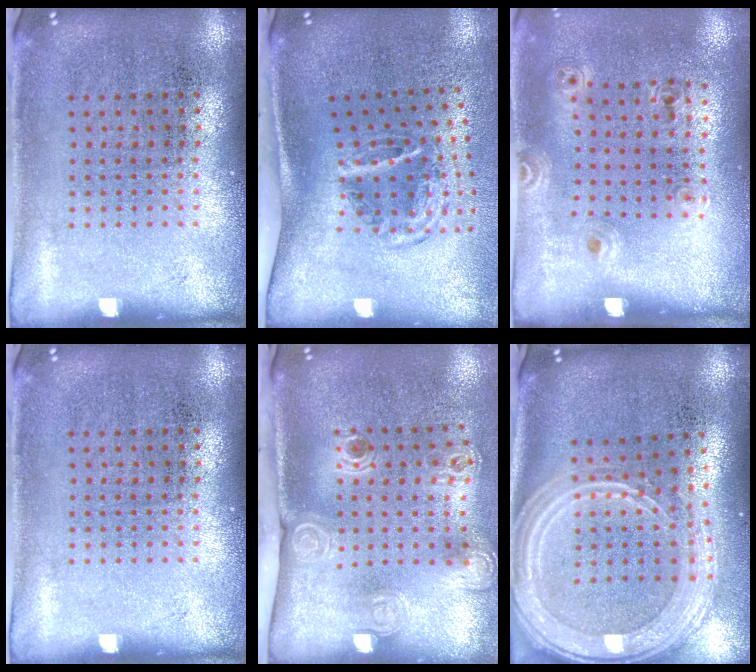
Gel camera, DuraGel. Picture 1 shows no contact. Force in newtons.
{"total": 2.0, "press": 1.2, "slide": 1.6}
{"total": 1.2, "press": 0.9, "slide": 0.8}
{"total": 0.0}
{"total": 2.4, "press": 1.7, "slide": 1.7}
{"total": 3.1, "press": 2.5, "slide": 1.9}